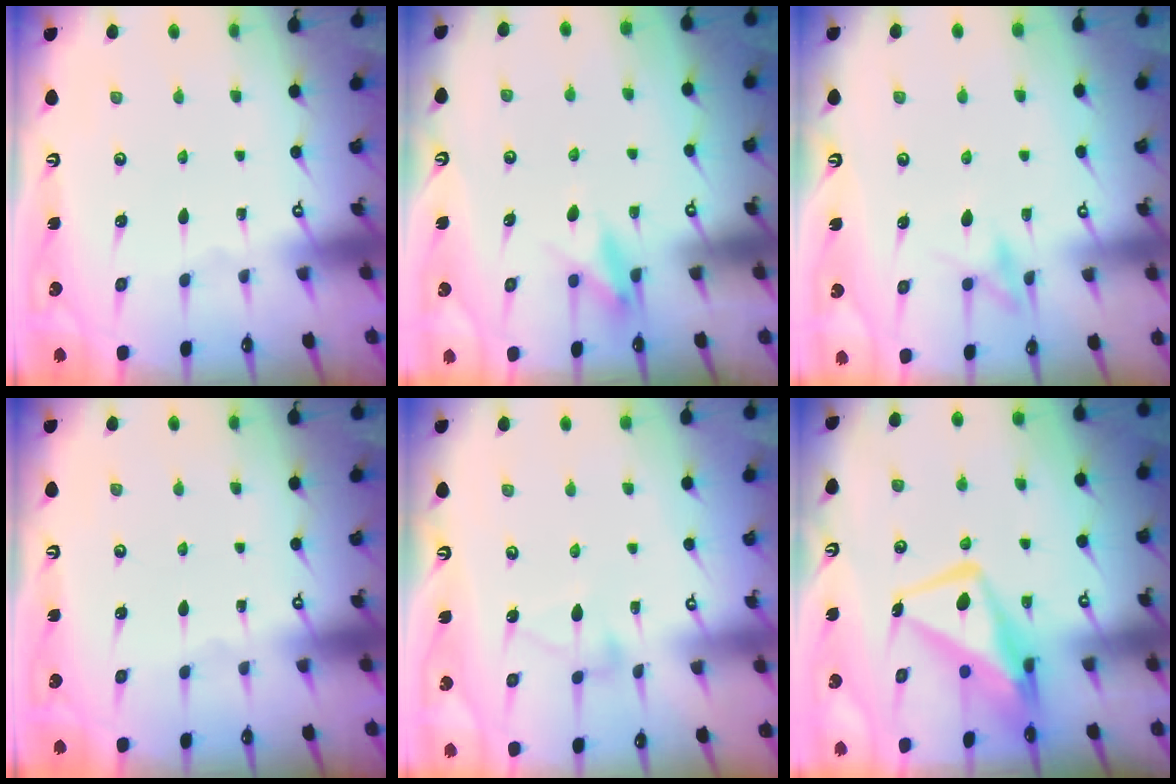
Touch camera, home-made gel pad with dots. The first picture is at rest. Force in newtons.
{"total": 8.5, "press": 8.4, "slide": 1.2}
{"total": 11.5, "press": 11.5, "slide": 1.1}
{"total": 0.0}
{"total": 4.6, "press": 4.6, "slide": 0.3}
{"total": 11.9, "press": 11.8, "slide": 1.3}